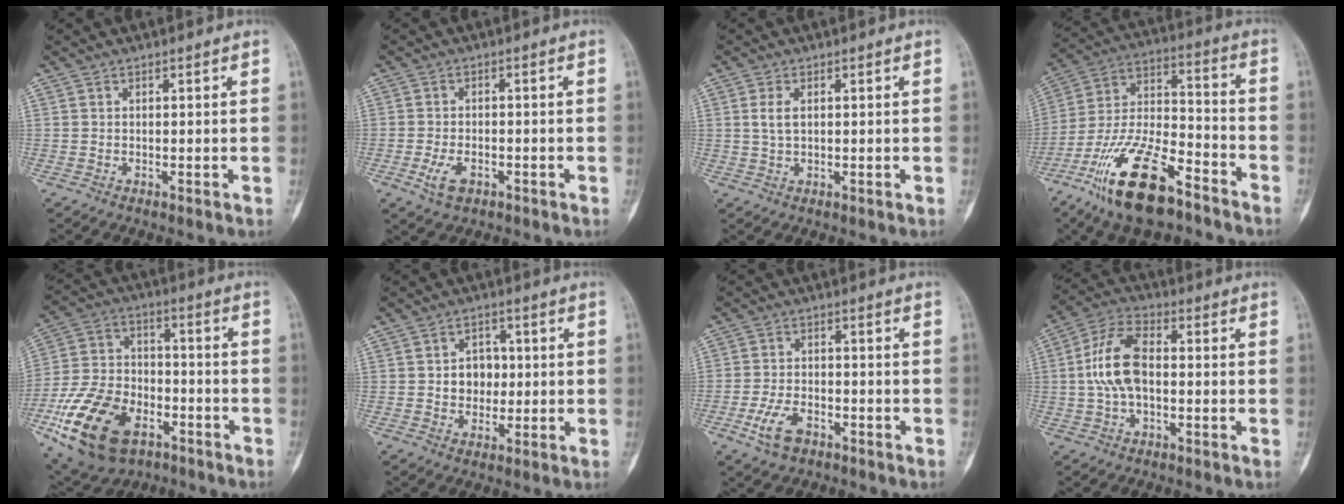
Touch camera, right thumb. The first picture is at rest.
{"total": 4.3, "force": [-2.0, 2.4, 2.9], "torque": [-0.056, 0.005, -0.034]}
{"total": 2.8, "force": [0.6, 1.5, 2.3], "torque": [-0.045, 0.001, 0.013]}
{"total": 20.1, "force": [-12.9, 7.3, 13.6], "torque": [-0.267, 0.068, -0.234]}
{"total": 21.4, "force": [-10.0, 13.0, 13.7], "torque": [-0.258, 0.050, -0.169]}
{"total": 5.7, "force": [0.2, 4.7, 3.2], "torque": [-0.012, 0.005, 0.003]}
{"total": 6.4, "force": [-3.5, 3.6, 4.0], "torque": [-0.078, 0.016, -0.062]}
{"total": 10.8, "force": [-0.1, 5.9, 9.0], "torque": [-0.186, 0.028, -0.007]}